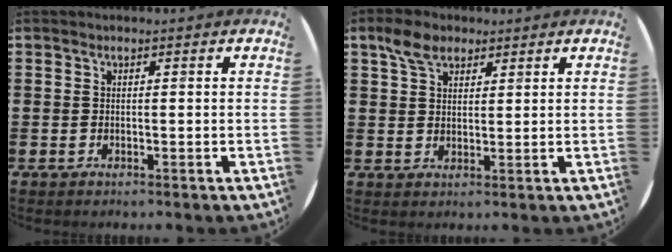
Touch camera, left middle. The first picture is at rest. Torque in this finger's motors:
{"motor_torque": [0.57, -0.43, 0.01, -0.01]}